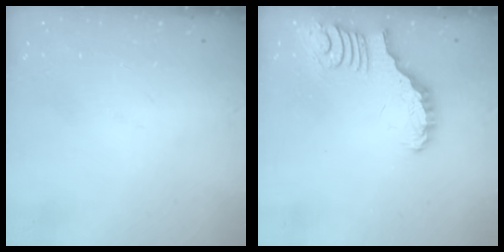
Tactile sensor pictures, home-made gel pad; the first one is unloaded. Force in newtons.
{"total": 3.1, "press": 3.1, "slide": 0.5}